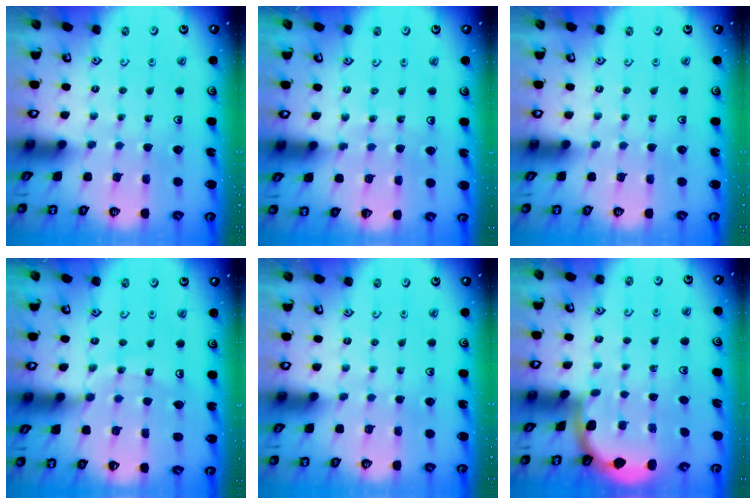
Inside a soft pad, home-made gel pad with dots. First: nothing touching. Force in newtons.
{"total": 4.6, "press": 4.2, "slide": 1.9}
{"total": 0.0}
{"total": 9.3, "press": 9.3, "slide": 0.8}
{"total": 0.0}
{"total": 1.9, "press": 1.9, "slide": 0.0}